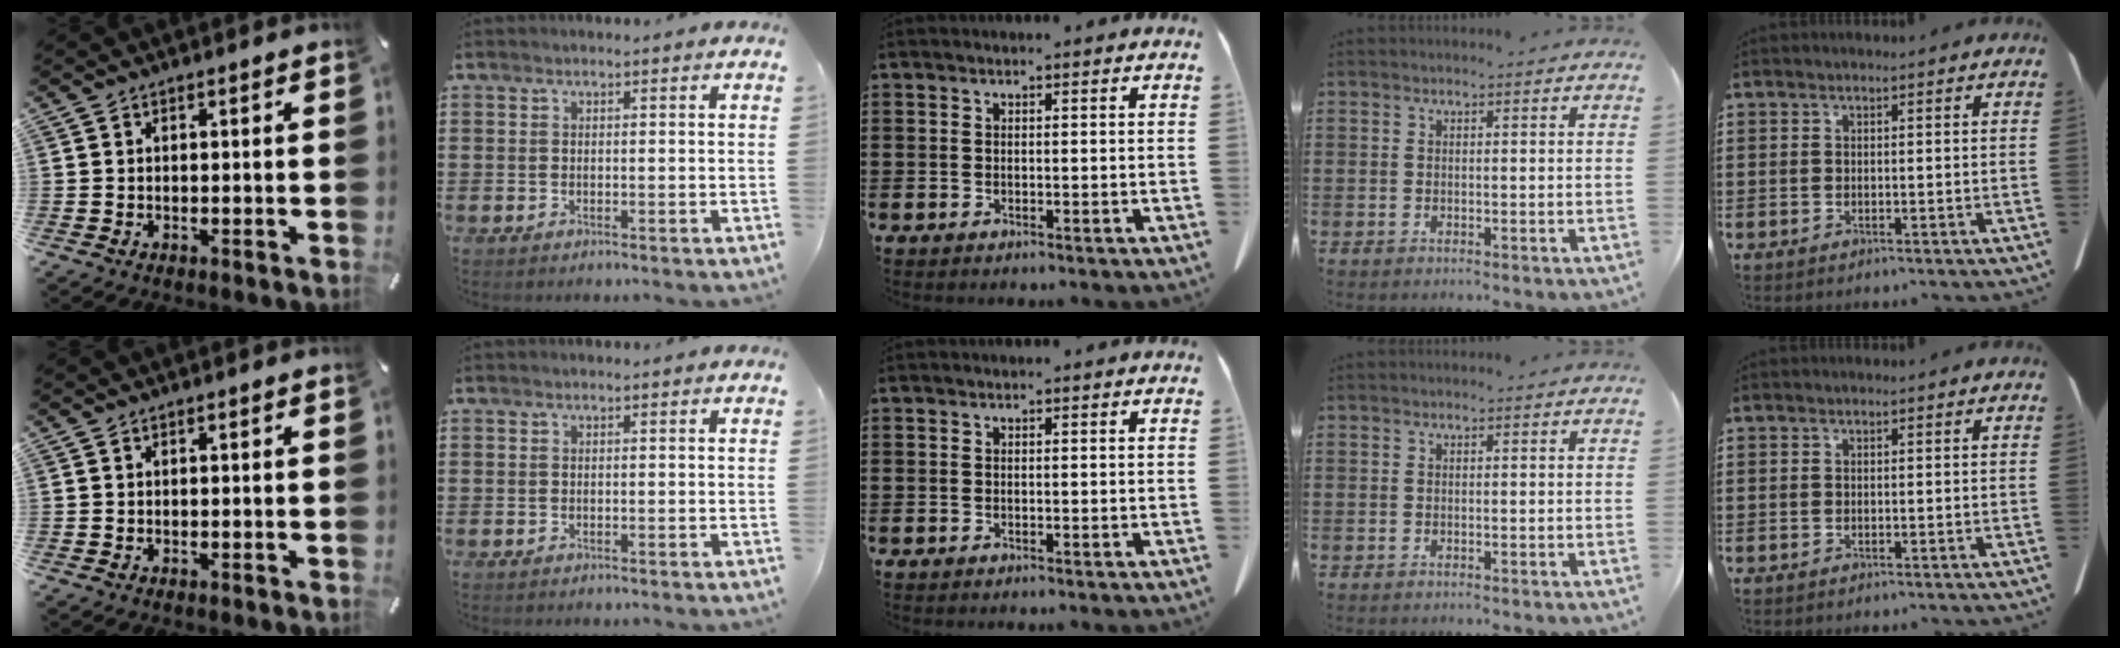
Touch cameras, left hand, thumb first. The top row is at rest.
{}